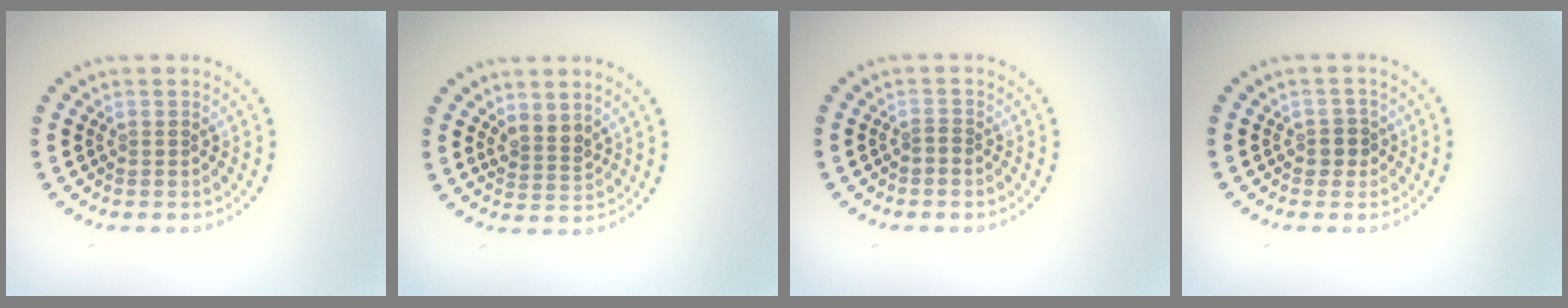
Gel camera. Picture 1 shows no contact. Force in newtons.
{"total": 2.0, "press": 1.6, "slide": 1.2}
{"total": 0.6, "press": 0.2, "slide": 0.5}
{"total": 1.4, "press": 1.3, "slide": 0.7}